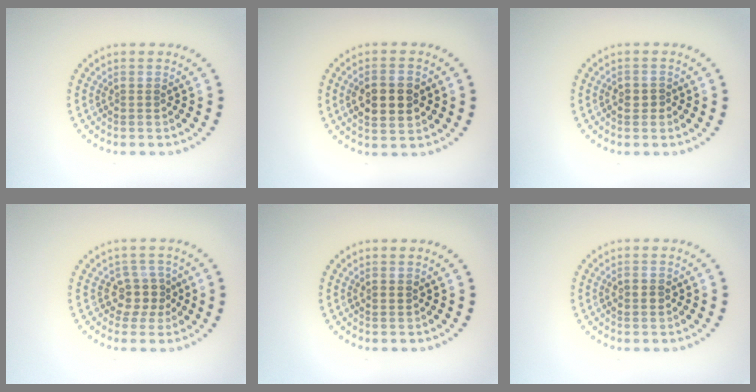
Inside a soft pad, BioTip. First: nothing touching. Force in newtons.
{"total": 4.5, "press": 4.5, "slide": 0.2}
{"total": 0.9, "press": 0.8, "slide": 0.2}
{"total": 2.5, "press": 1.9, "slide": 1.6}
{"total": 1.1, "press": 1.1, "slide": 0.1}
{"total": 1.8, "press": 1.8, "slide": 0.3}